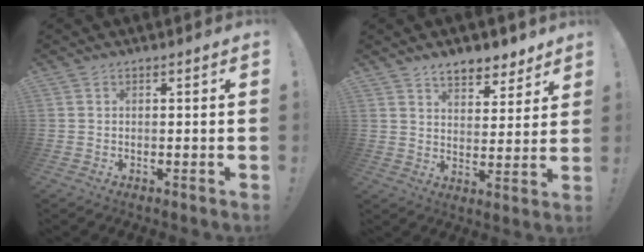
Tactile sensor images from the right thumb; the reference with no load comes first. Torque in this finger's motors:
{"motor_torque": [-0.13, 0.23, 0.39, 0.38, 0.00]}